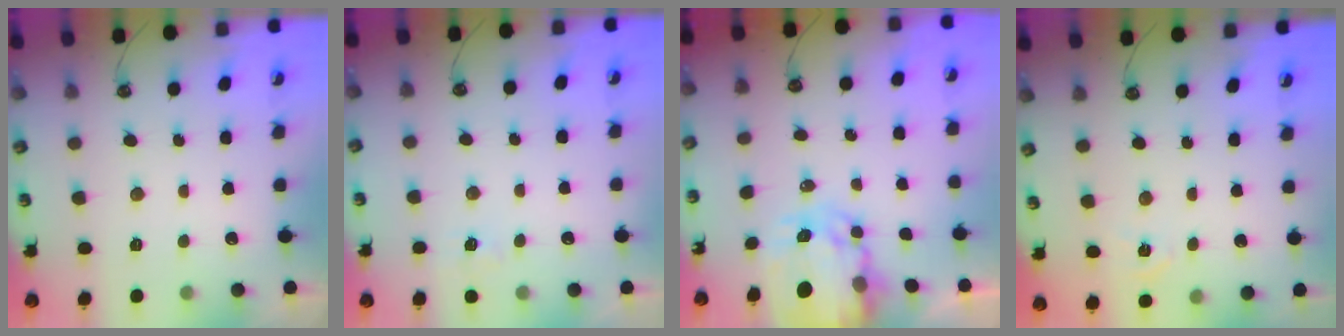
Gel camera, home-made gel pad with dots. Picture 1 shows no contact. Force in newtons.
{"total": 5.2, "press": 5.1, "slide": 0.5}
{"total": 6.4, "press": 6.4, "slide": 0.6}
{"total": 3.2, "press": 3.2, "slide": 0.4}